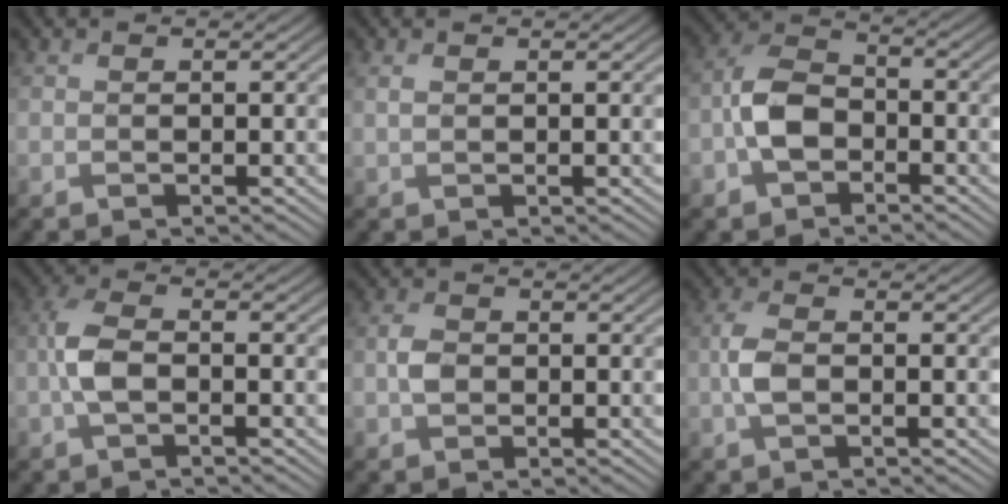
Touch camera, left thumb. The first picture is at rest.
{"total": 1.1, "force": [1.0, 0.0, 0.6], "torque": [-0.016, 0.007, 0.022]}
{"total": 5.4, "force": [-1.9, 3.5, 3.6], "torque": [-0.075, 0.014, -0.051]}
{"total": 4.3, "force": [-0.9, 1.7, 3.9], "torque": [-0.091, 0.014, -0.026]}
{"total": 2.0, "force": [0.1, 1.6, 1.2], "torque": [-0.026, 0.006, -0.006]}
{"total": 2.8, "force": [-0.3, 1.1, 2.5], "torque": [-0.060, 0.008, -0.014]}